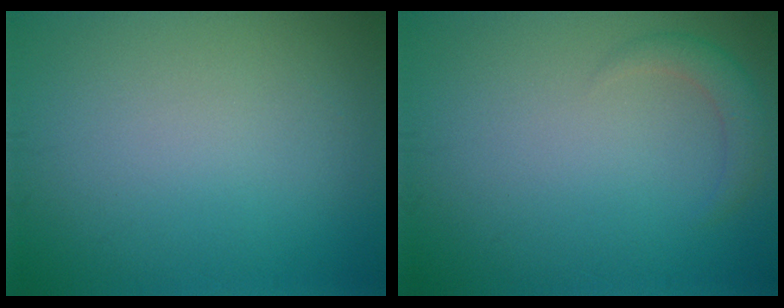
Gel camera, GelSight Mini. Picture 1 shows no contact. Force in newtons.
{"total": 1.8, "press": 1.8, "slide": 0.3}